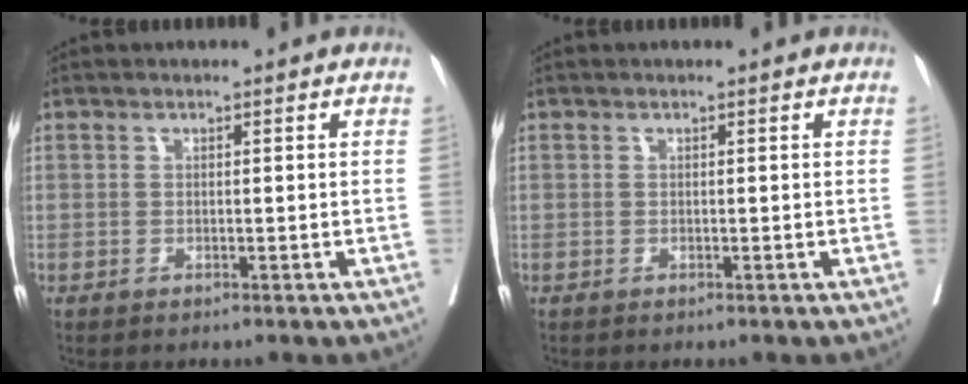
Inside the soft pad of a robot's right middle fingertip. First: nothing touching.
{"total": 0.0}